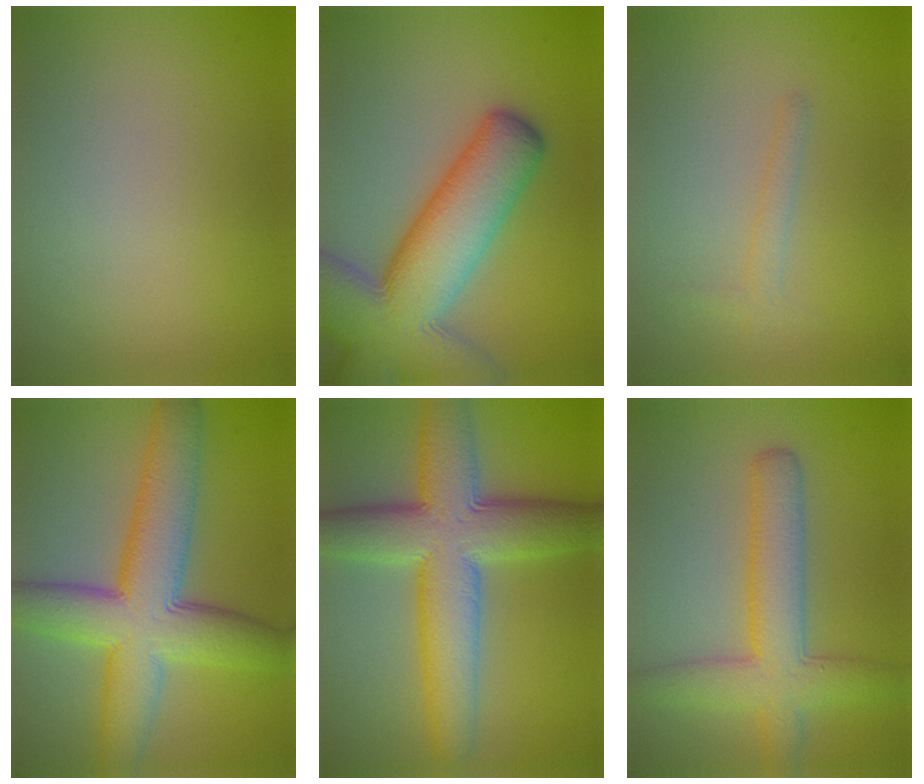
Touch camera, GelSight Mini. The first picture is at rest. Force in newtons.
{"total": 13.5, "press": 13.5, "slide": 0.8}
{"total": 1.2, "press": 1.2, "slide": 0.0}
{"total": 10.1, "press": 10.1, "slide": 0.5}
{"total": 10.1, "press": 10.1, "slide": 0.2}
{"total": 5.9, "press": 5.9, "slide": 0.3}